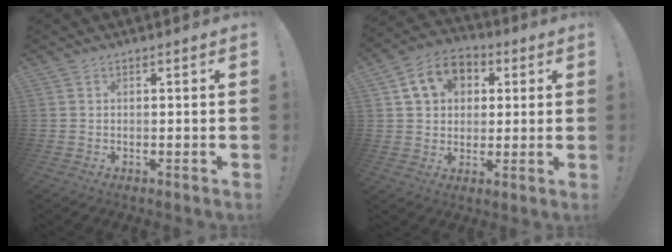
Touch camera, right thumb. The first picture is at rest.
{"total": 11.3, "force": [4.4, 9.1, 5.1], "torque": [-0.080, -0.005, 0.089]}